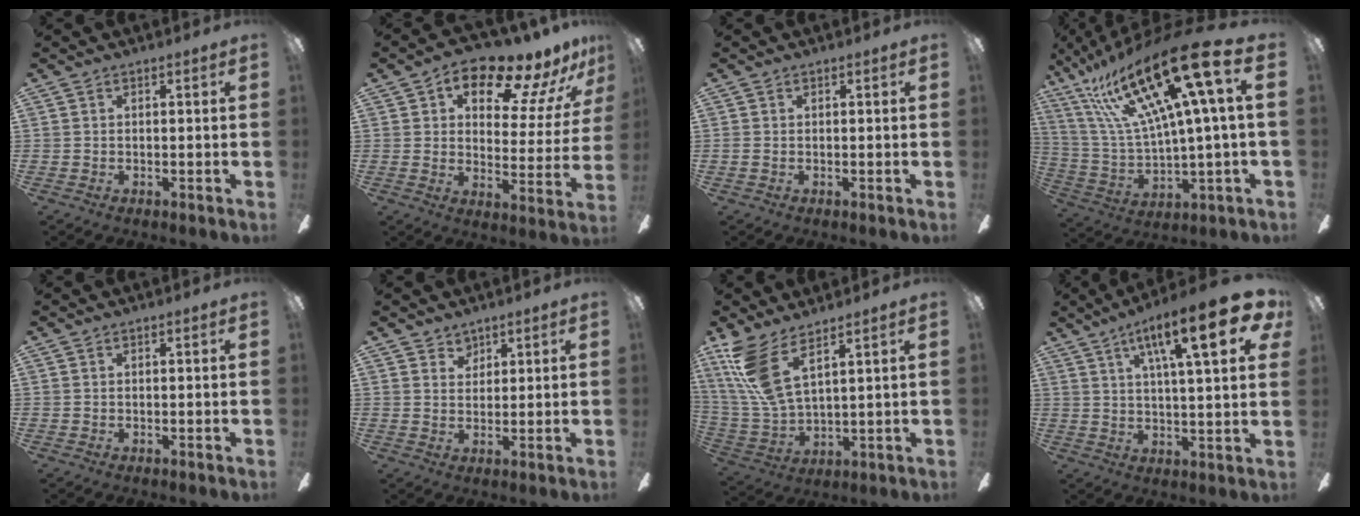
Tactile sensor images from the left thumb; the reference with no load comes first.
{"total": 15.7, "force": [11.9, 6.0, 8.3], "torque": [-0.135, -0.076, 0.200]}
{"total": 0.6, "force": [-0.1, 0.4, 0.4], "torque": [-0.009, 0.003, -0.003]}
{"total": 29.0, "force": [14.1, 7.6, 24.1], "torque": [-0.477, -0.090, 0.223]}
{"total": 0.0}
{"total": 3.1, "force": [2.5, 1.9, 0.1], "torque": [0.008, -0.011, 0.045]}
{"total": 12.7, "force": [7.3, 4.2, 9.5], "torque": [-0.214, -0.037, 0.135]}
{"total": 18.7, "force": [9.1, 4.2, 15.8], "torque": [-0.245, -0.033, 0.129]}